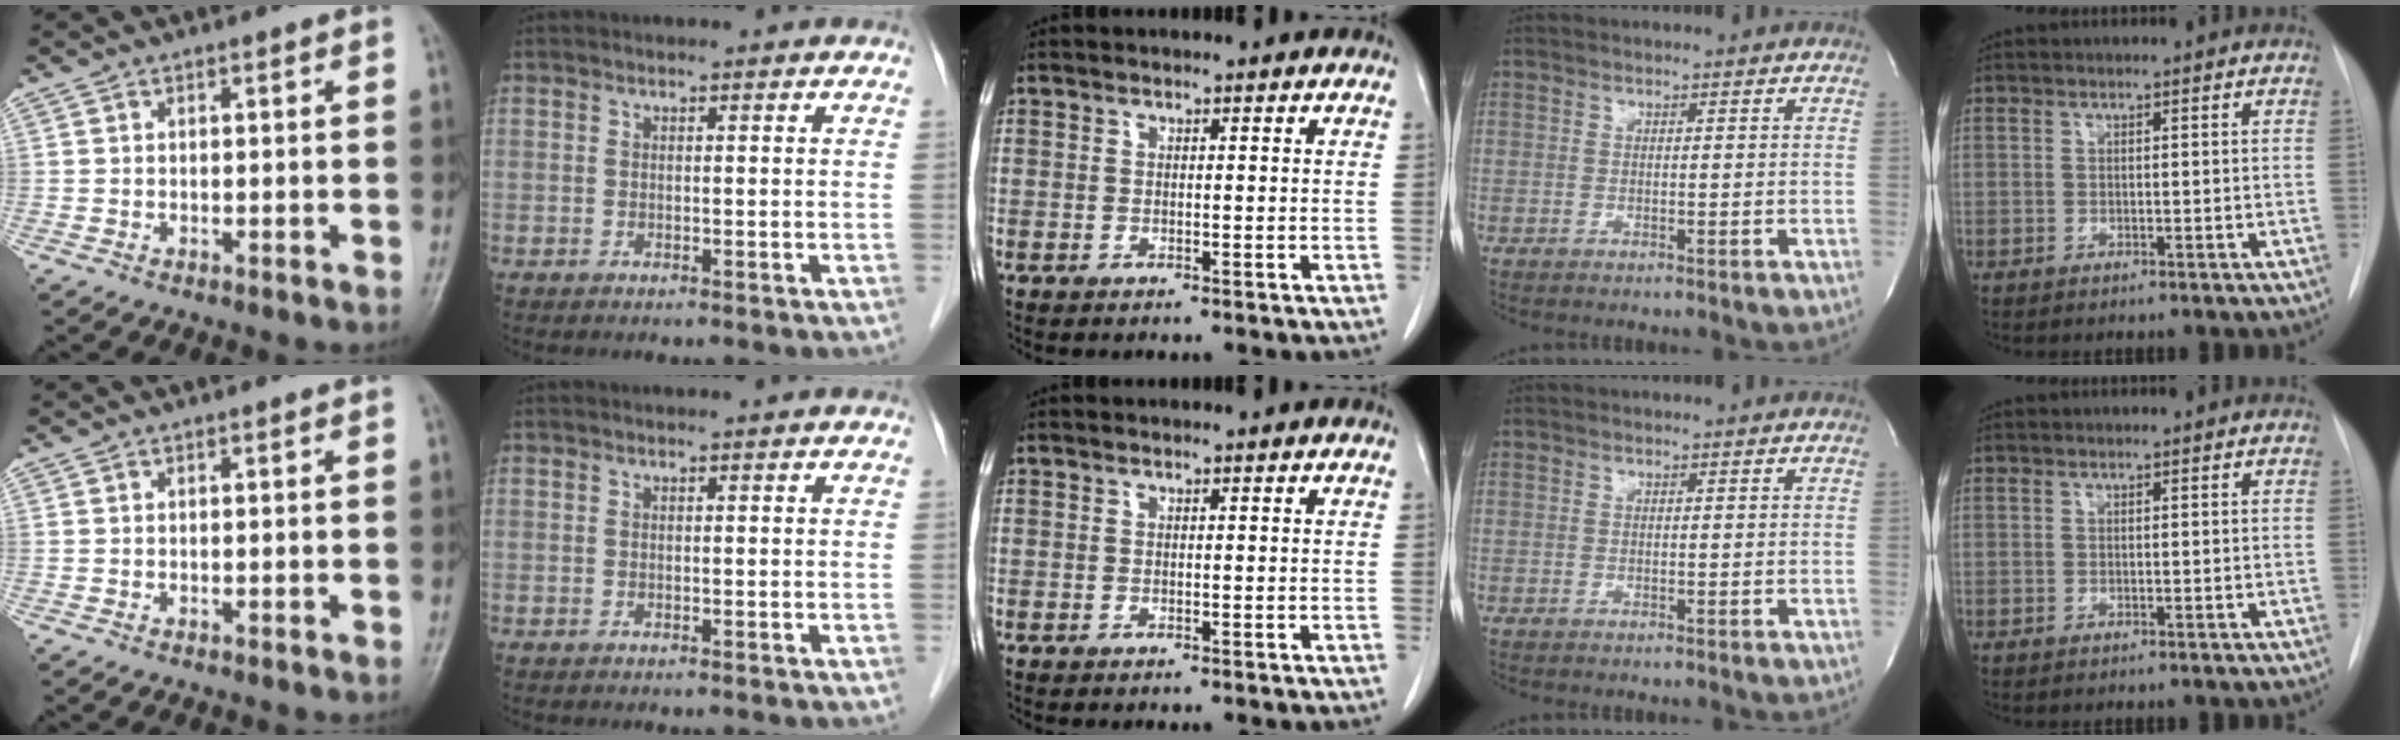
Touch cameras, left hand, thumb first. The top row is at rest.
{}